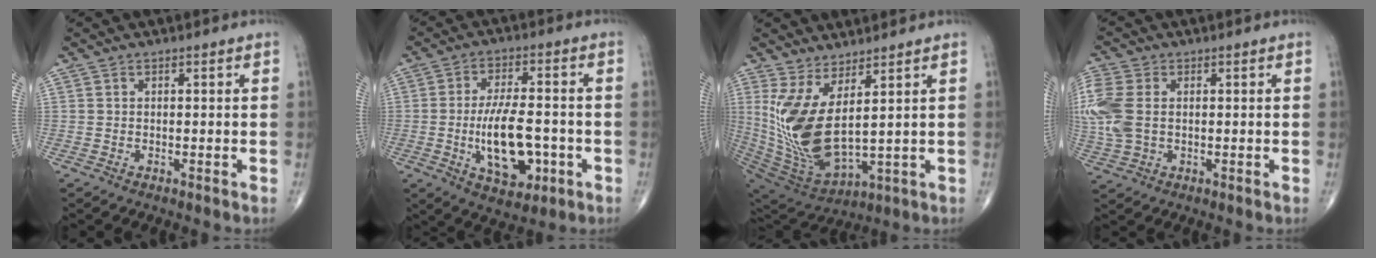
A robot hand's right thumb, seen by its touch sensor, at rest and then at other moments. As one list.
[{"total": 12.9, "force": [-2.9, 6.1, 11.0], "torque": [-0.173, 0.009, -0.040]}, {"total": 15.1, "force": [4.0, 5.6, 13.5], "torque": [-0.288, -0.048, 0.100]}, {"total": 9.7, "force": [0.8, 6.4, 7.2], "torque": [-0.198, 0.010, 0.019]}]